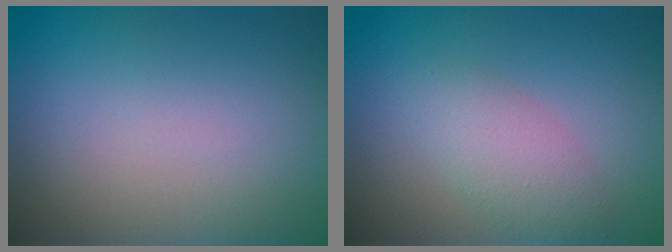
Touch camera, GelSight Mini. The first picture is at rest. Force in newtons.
{"total": 2.9, "press": 2.9, "slide": 0.2}